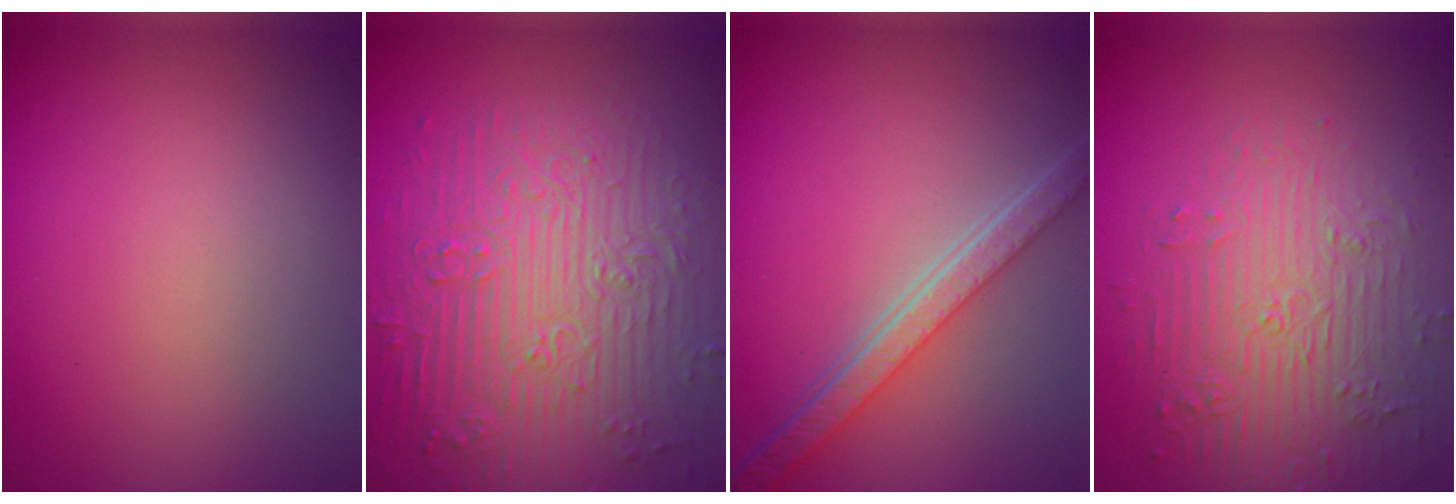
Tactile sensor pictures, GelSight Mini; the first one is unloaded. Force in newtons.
{"total": 9.3, "press": 6.9, "slide": 6.2}
{"total": 5.6, "press": 4.3, "slide": 3.6}
{"total": 4.8, "press": 4.2, "slide": 2.4}